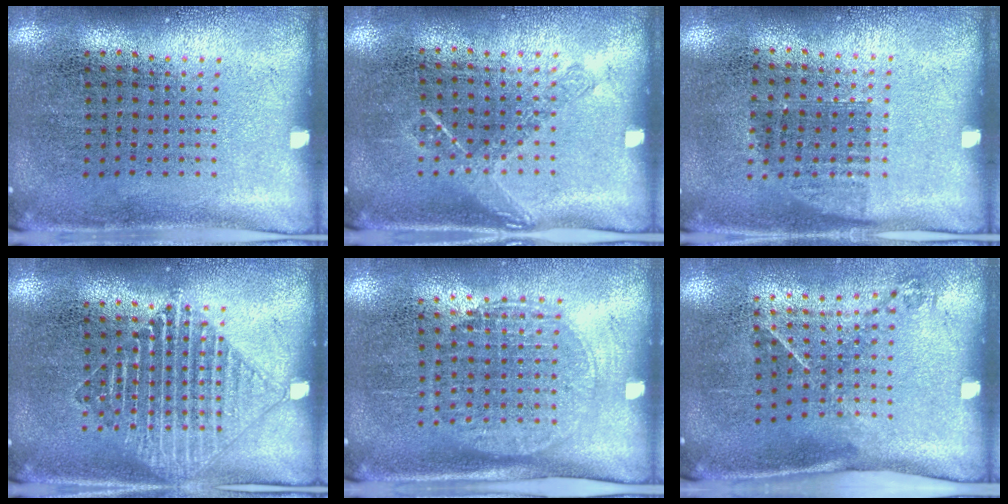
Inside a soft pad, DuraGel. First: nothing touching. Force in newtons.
{"total": 1.2, "press": 1.0, "slide": 0.6}
{"total": 0.8, "press": 0.7, "slide": 0.4}
{"total": 1.4, "press": 1.4, "slide": 0.3}
{"total": 1.5, "press": 1.3, "slide": 0.8}
{"total": 1.4, "press": 0.9, "slide": 1.0}